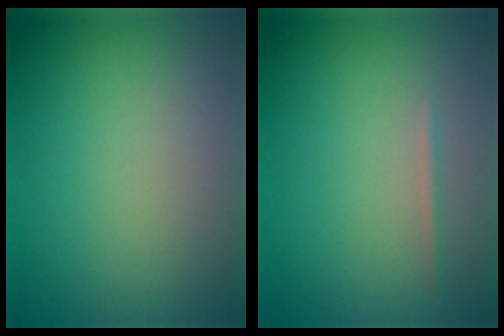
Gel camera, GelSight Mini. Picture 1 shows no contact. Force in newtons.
{"total": 0.6, "press": 0.6, "slide": 0.0}